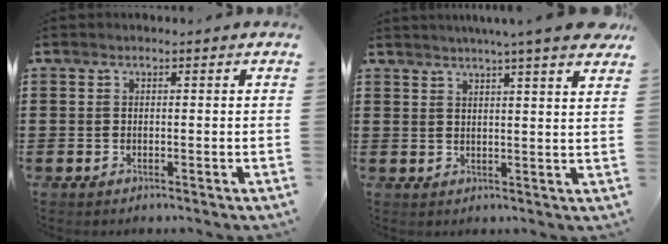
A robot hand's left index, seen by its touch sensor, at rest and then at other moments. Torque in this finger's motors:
{"motor_torque": [0.94, -0.51, 0.69, 0.08]}